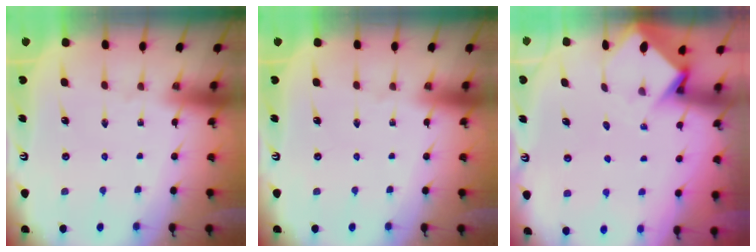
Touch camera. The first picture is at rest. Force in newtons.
{"total": 0.0}
{"total": 3.7, "press": 3.7, "slide": 0.2}